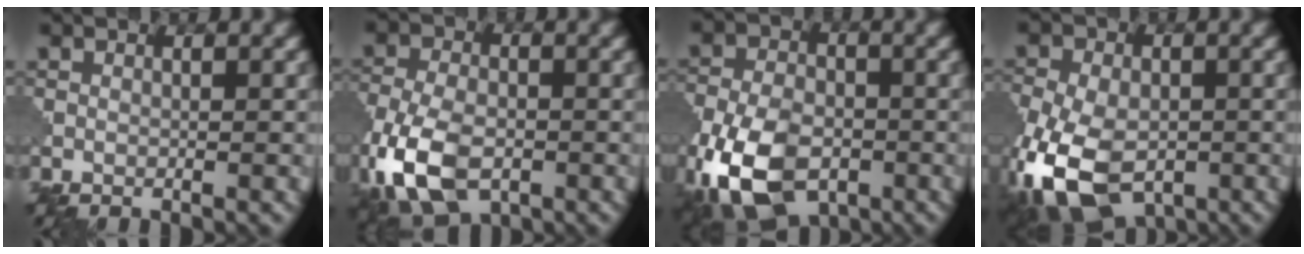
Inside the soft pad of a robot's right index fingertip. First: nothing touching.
{"total": 9.6, "force": [-4.3, 5.3, 6.7], "torque": [-0.160, -0.021, -0.086]}
{"total": 12.3, "force": [-5.9, 7.0, 8.3], "torque": [-0.184, -0.026, -0.114]}
{"total": 13.6, "force": [-6.0, 8.2, 9.1], "torque": [-0.185, -0.033, -0.108]}